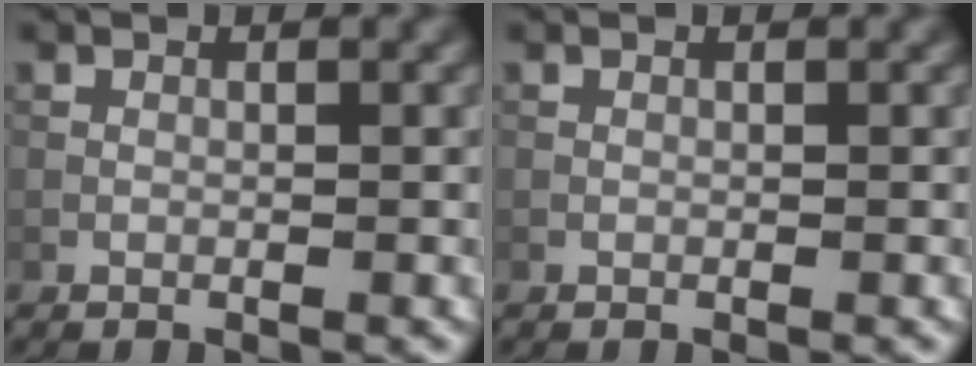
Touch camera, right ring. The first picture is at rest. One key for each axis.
{"total": 0.0}